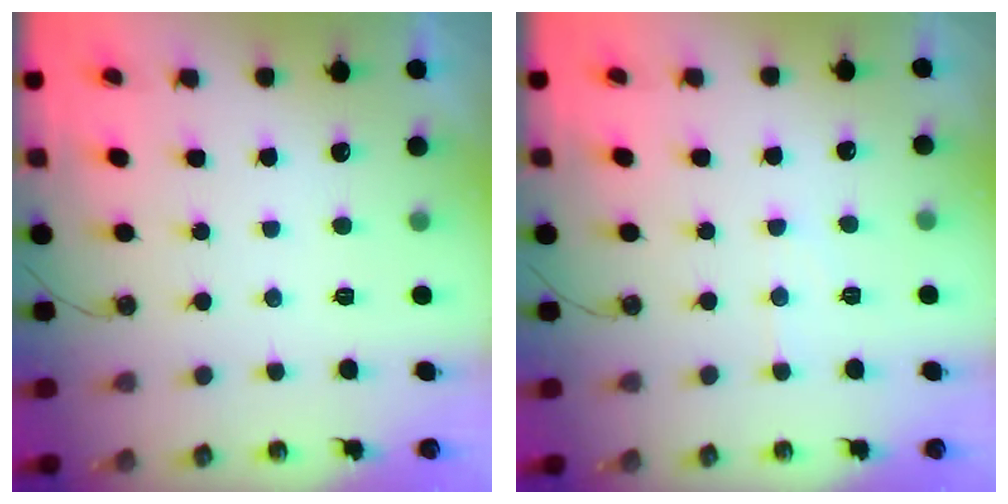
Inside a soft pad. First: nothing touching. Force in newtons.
{"total": 5.1, "press": 5.1, "slide": 0.2}